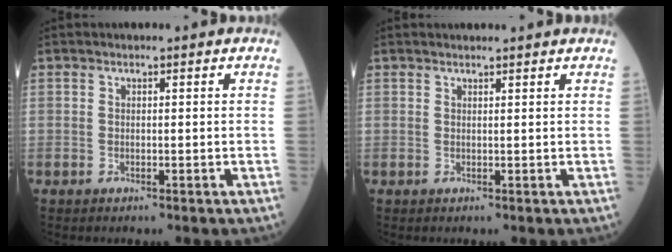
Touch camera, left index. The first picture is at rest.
{"total": 2.9, "force": [2.8, 0.0, 0.7], "torque": [-0.011, 0.014, 0.034]}